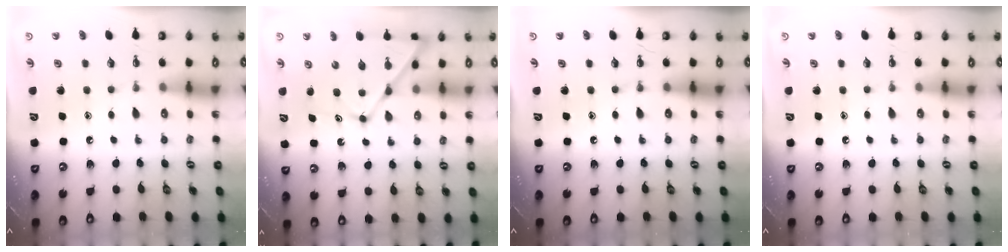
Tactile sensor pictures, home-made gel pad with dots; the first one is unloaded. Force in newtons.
{"total": 13.4, "press": 13.3, "slide": 1.2}
{"total": 0.0}
{"total": 0.0}